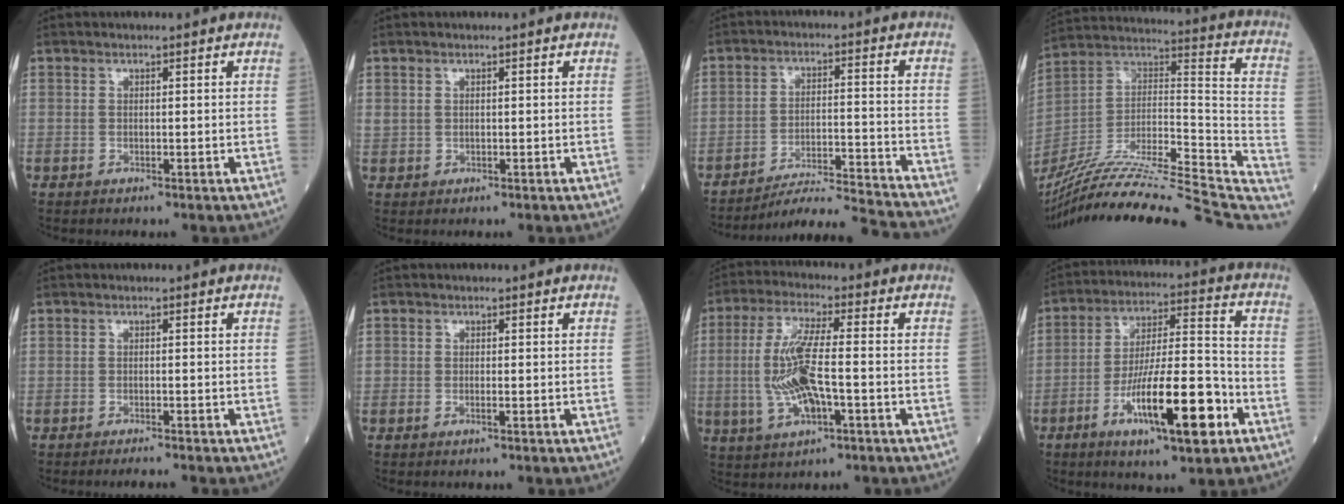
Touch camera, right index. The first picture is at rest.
{"total": 1.1, "force": [0.3, 0.9, 0.6], "torque": [-0.015, 0.008, 0.011]}
{"total": 13.7, "force": [-13.4, -1.8, 2.5], "torque": [-0.034, 0.000, -0.208]}
{"total": 37.3, "force": [-32.3, 3.5, 18.4], "torque": [-0.245, -0.036, -0.480]}
{"total": 2.8, "force": [-2.6, -0.2, 1.1], "torque": [-0.014, -0.005, -0.036]}
{"total": 0.9, "force": [-0.3, 0.3, 0.7], "torque": [-0.015, 0.000, -0.006]}
{"total": 9.7, "force": [-1.5, 2.1, 9.4], "torque": [-0.201, -0.002, -0.026]}
{"total": 16.3, "force": [-7.0, 2.7, 14.5], "torque": [-0.254, -0.005, -0.112]}